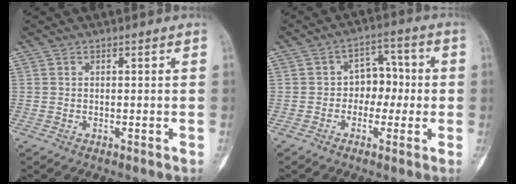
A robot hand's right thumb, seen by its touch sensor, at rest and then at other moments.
{"total": 6.9, "force": [-0.7, 5.2, 4.4], "torque": [-0.019, 0.029, -0.024]}